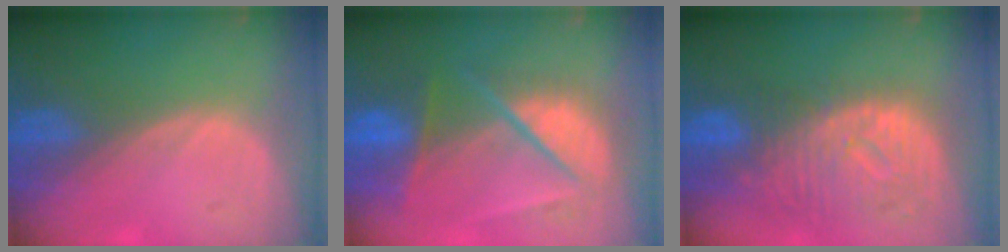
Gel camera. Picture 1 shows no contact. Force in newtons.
{"total": 9.4, "press": 8.2, "slide": 4.5}
{"total": 11.5, "press": 9.9, "slide": 5.8}